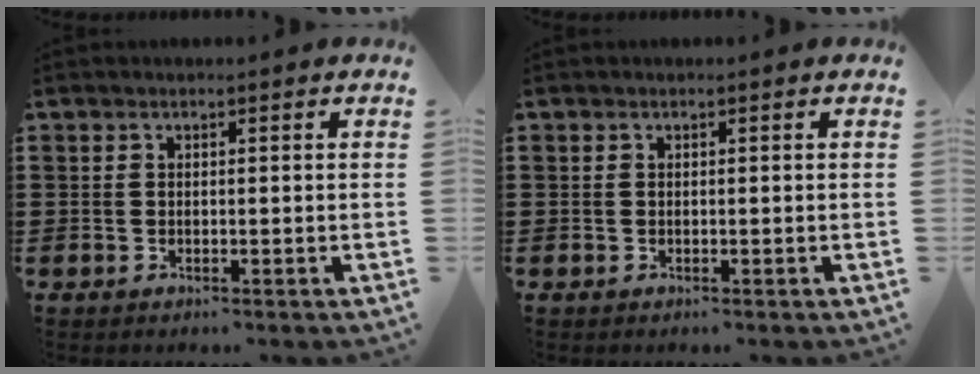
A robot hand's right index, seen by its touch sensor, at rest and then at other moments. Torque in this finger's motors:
{"motor_torque": [0.63, 0.83, -0.01, -0.06]}